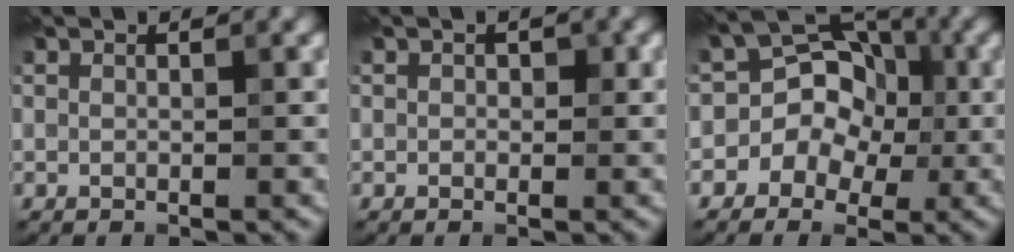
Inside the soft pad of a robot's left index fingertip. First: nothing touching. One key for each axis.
{"total": 1.0, "fx": 0.1, "fy": 0.9, "fz": 0.5, "tx": 0.001, "ty": 0.004, "tz": -0.002}
{"total": 7.4, "fx": -1.4, "fy": 6.7, "fz": 2.8, "tx": -0.015, "ty": 0.046, "tz": -0.053}